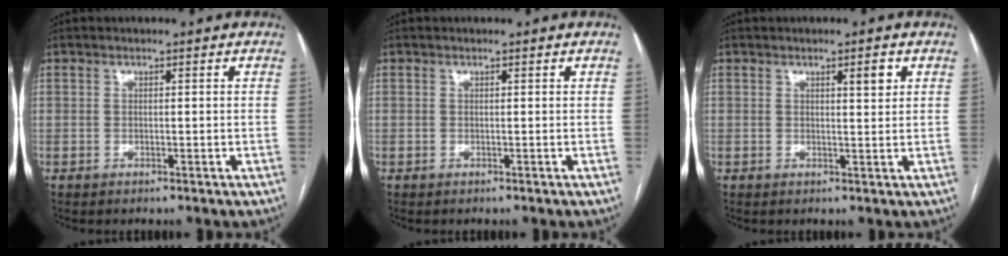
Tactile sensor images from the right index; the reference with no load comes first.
{"total": 0.0}
{"total": 2.4, "force": [1.2, 0.4, 2.1], "torque": [-0.031, -0.003, 0.018]}